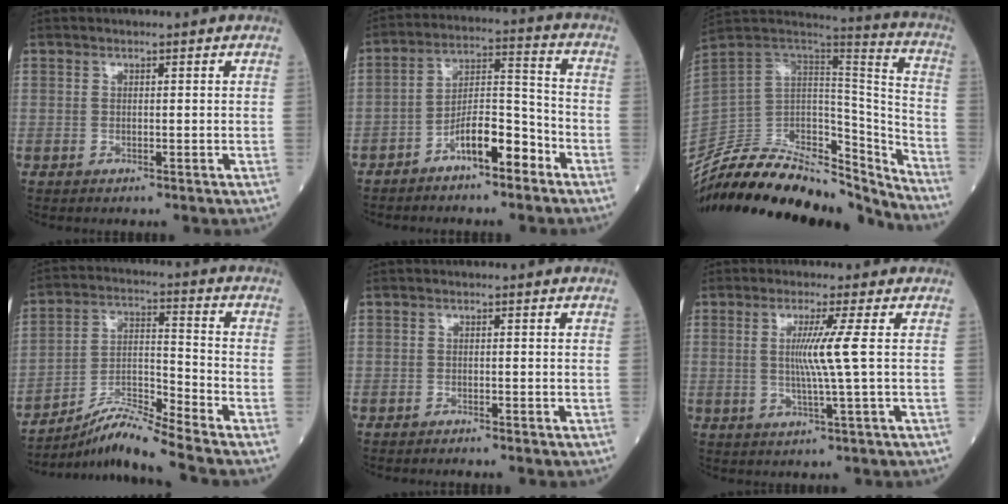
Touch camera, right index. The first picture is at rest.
{"total": 8.4, "force": [-5.3, 2.4, 6.2], "torque": [-0.108, 0.023, -0.094]}
{"total": 31.0, "force": [-28.1, 7.1, 10.9], "torque": [-0.187, -0.005, -0.435]}
{"total": 9.5, "force": [-8.6, -2.2, 3.3], "torque": [-0.069, 0.000, -0.158]}
{"total": 1.1, "force": [-1.0, -0.2, 0.3], "torque": [-0.006, 0.001, -0.016]}
{"total": 5.3, "force": [0.6, -1.7, 5.0], "torque": [-0.097, -0.007, 0.011]}